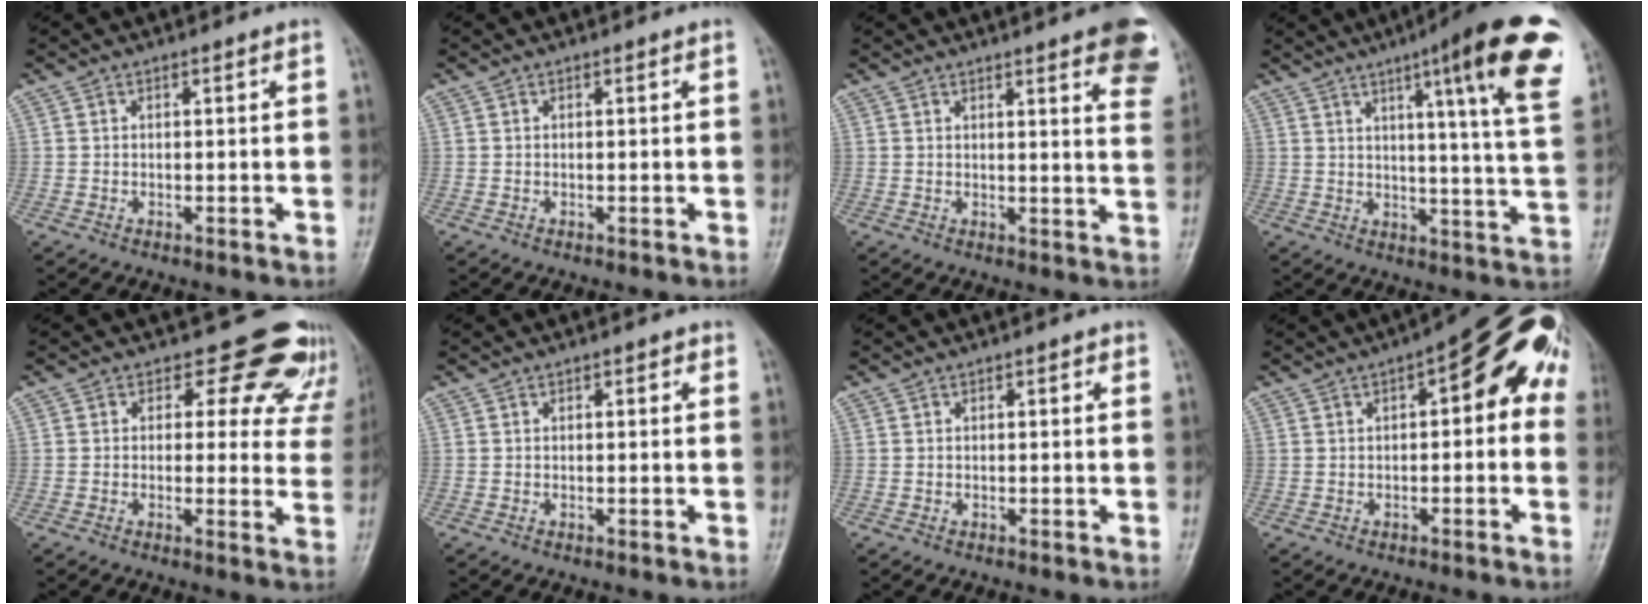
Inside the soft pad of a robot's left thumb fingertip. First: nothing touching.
{"total": 0.0}
{"total": 13.2, "force": [7.9, 2.9, 10.2], "torque": [-0.103, -0.029, 0.078]}
{"total": 19.8, "force": [10.0, 2.2, 17.0], "torque": [-0.209, -0.036, 0.123]}
{"total": 11.2, "force": [9.1, 6.1, 2.2], "torque": [0.035, -0.049, 0.075]}
{"total": 0.9, "force": [0.3, 0.5, 0.7], "torque": [0.000, 0.002, 0.000]}
{"total": 0.7, "force": [0.0, 0.5, 0.5], "torque": [0.001, 0.002, -0.003]}
{"total": 13.5, "force": [3.4, 5.5, 11.8], "torque": [-0.117, 0.030, 0.029]}